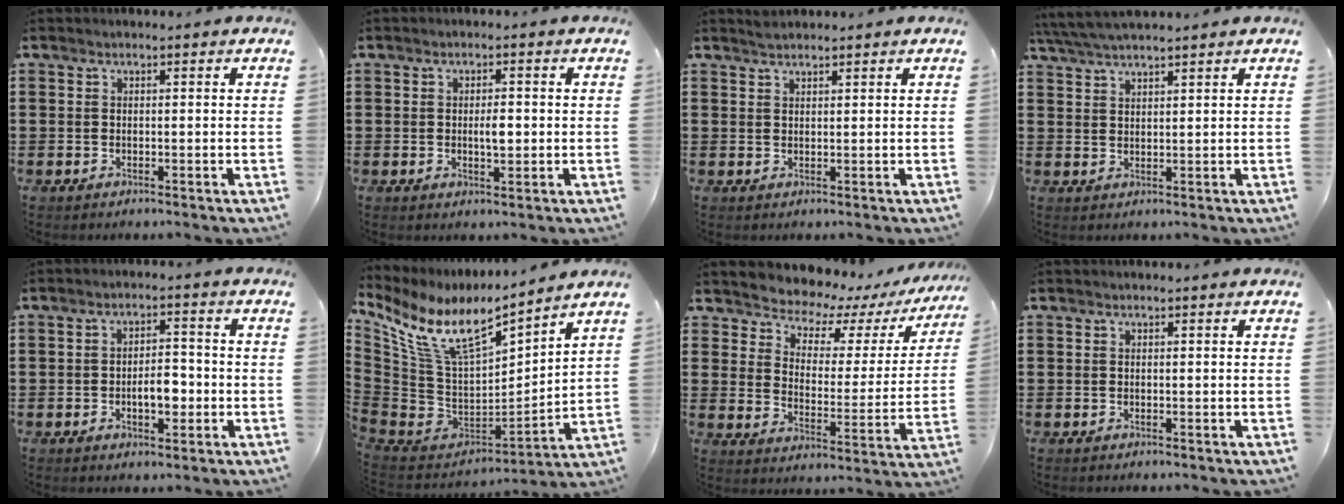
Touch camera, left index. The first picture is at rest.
{"total": 2.8, "force": [0.0, 1.0, 2.6], "torque": [-0.041, -0.003, -0.003]}
{"total": 1.5, "force": [1.4, 0.2, 0.3], "torque": [-0.007, -0.001, 0.028]}
{"total": 4.1, "force": [3.9, 0.0, 1.3], "torque": [-0.038, -0.008, 0.071]}
{"total": 4.9, "force": [-1.2, 2.4, 4.1], "torque": [-0.057, 0.001, -0.028]}
{"total": 10.9, "force": [6.6, 3.6, 7.9], "torque": [-0.185, -0.048, 0.114]}
{"total": 4.5, "force": [4.2, 1.4, 0.5], "torque": [-0.040, -0.041, 0.065]}
{"total": 0.0}